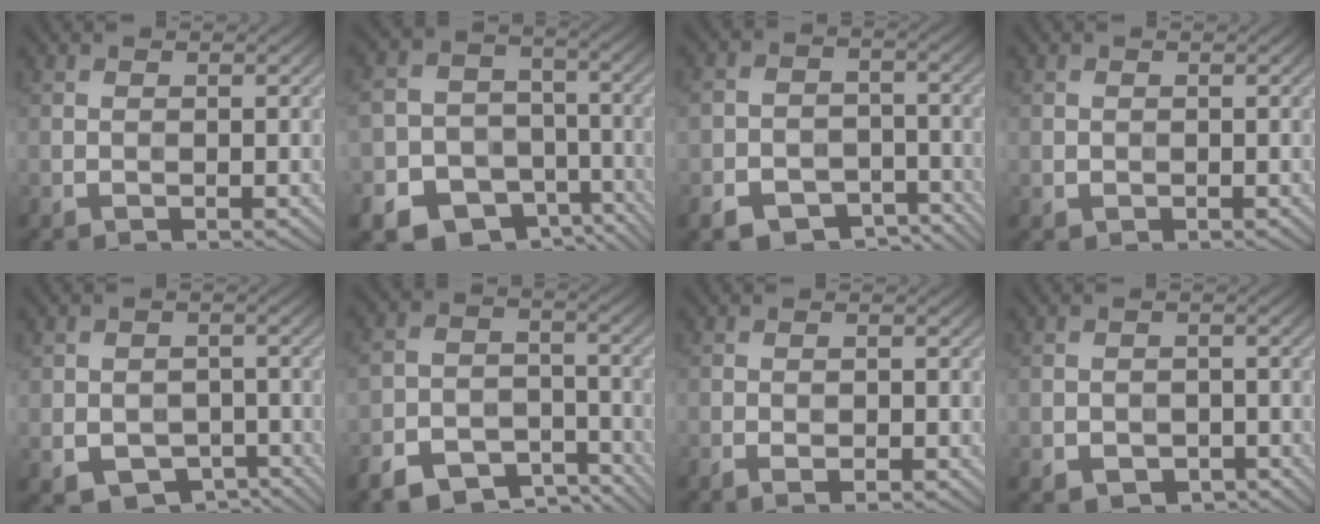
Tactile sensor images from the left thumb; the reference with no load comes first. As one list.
[{"total": 14.9, "force": [-8.2, 11.2, 5.3], "torque": [-0.122, -0.050, -0.132]}, {"total": 8.1, "force": [-4.9, 5.5, 3.4], "torque": [-0.064, -0.015, -0.083]}, {"total": 1.2, "force": [0.1, 1.2, 0.1], "torque": [0.000, -0.006, -0.001]}, {"total": 6.2, "force": [-2.4, 4.9, 2.9], "torque": [-0.059, -0.015, -0.028]}, {"total": 9.4, "force": [-6.3, 5.5, 4.3], "torque": [-0.085, -0.024, -0.114]}, {"total": 1.9, "force": [-0.9, 0.4, 1.6], "torque": [-0.030, 0.001, -0.018]}, {"total": 3.0, "force": [-1.6, 2.2, 1.4], "torque": [-0.025, -0.009, -0.027]}]